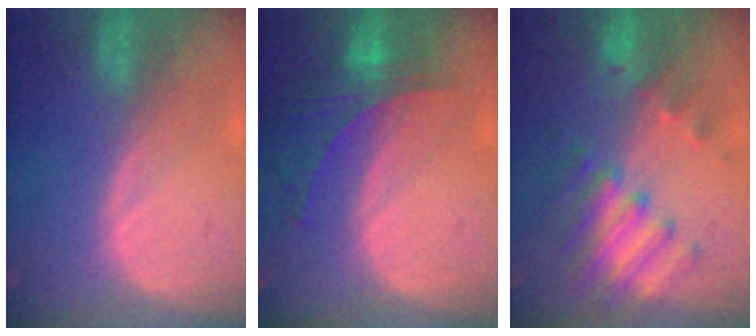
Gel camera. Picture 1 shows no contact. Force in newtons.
{"total": 5.9, "press": 5.6, "slide": 2.0}
{"total": 8.3, "press": 7.3, "slide": 3.9}